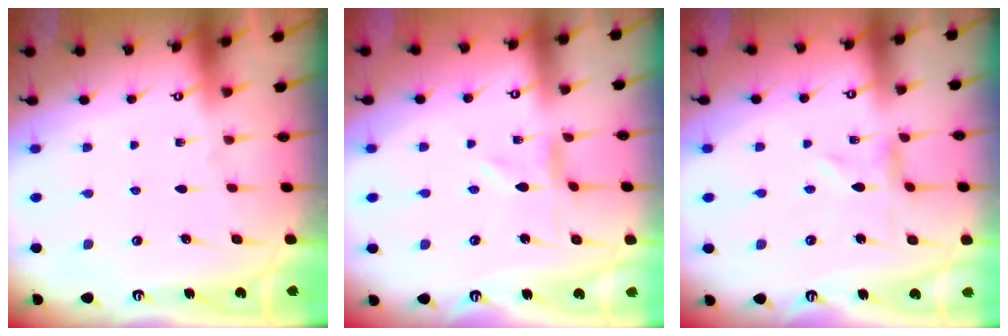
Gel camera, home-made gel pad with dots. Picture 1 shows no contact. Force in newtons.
{"total": 0.7, "press": 0.7, "slide": 0.2}
{"total": 0.7, "press": 0.7, "slide": 0.2}